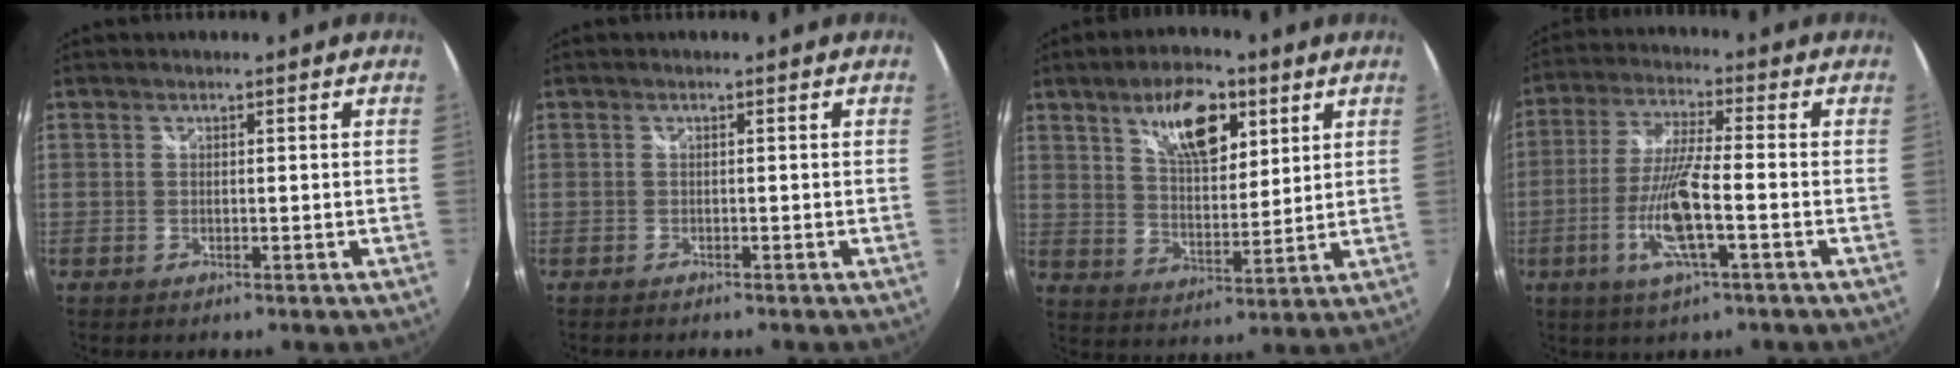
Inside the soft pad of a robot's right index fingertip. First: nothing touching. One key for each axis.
{"total": 0.9, "fx": -0.9, "fy": 0.1, "fz": 0.2, "tx": -0.006, "ty": -0.007, "tz": -0.015}
{"total": 11.7, "fx": 6.1, "fy": 5.1, "fz": 8.6, "tx": -0.139, "ty": 0.012, "tz": 0.105}
{"total": 10.8, "fx": -3.5, "fy": 1.0, "fz": 10.2, "tx": -0.210, "ty": -0.005, "tz": -0.065}